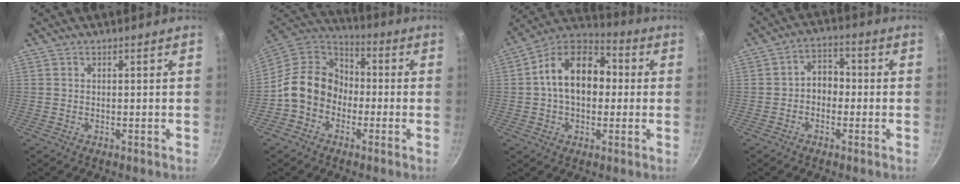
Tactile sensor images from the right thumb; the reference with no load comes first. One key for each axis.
{"total": 13.3, "fx": -2.7, "fy": 11.0, "fz": 7.1, "tx": -0.080, "ty": 0.044, "tz": -0.070}
{"total": 16.3, "fx": 1.2, "fy": 11.0, "fz": 11.9, "tx": -0.154, "ty": 0.035, "tz": -0.004}
{"total": 5.4, "fx": -0.9, "fy": 4.1, "fz": 3.4, "tx": -0.016, "ty": 0.023, "tz": -0.025}